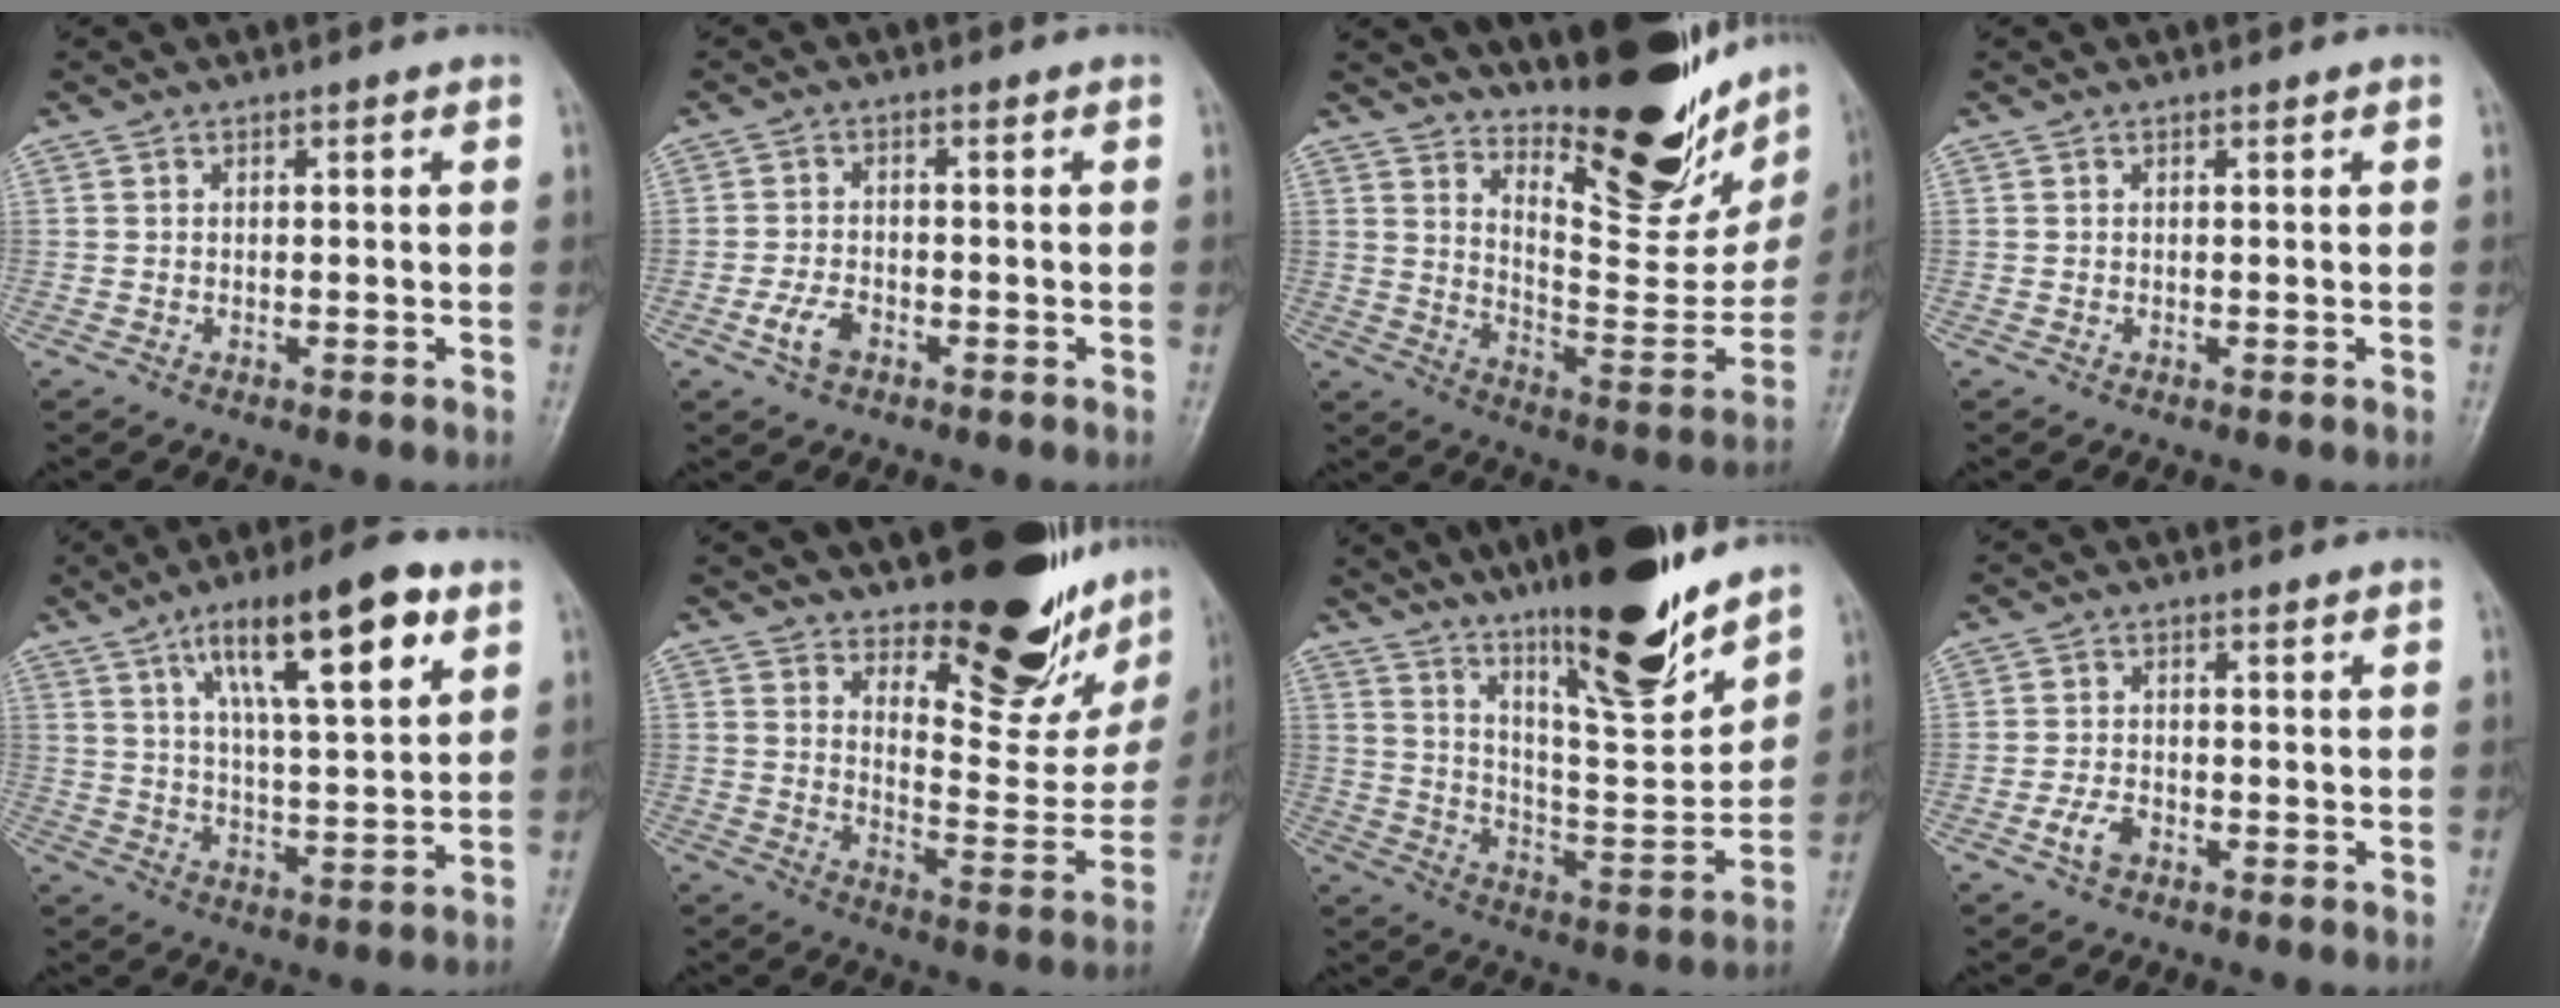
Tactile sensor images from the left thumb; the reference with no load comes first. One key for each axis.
{"total": 3.8, "fx": -1.8, "fy": 2.2, "fz": 2.4, "tx": -0.049, "ty": 0.009, "tz": -0.035}
{"total": 24.7, "fx": 18.0, "fy": 7.9, "fz": 15.0, "tx": -0.172, "ty": -0.127, "tz": 0.266}
{"total": 0.0}
{"total": 17.1, "fx": 8.3, "fy": 4.7, "fz": 14.1, "tx": -0.207, "ty": -0.025, "tz": 0.136}
{"total": 21.1, "fx": 15.8, "fy": 7.4, "fz": 11.9, "tx": -0.117, "ty": -0.131, "tz": 0.219}
{"total": 22.3, "fx": 16.2, "fy": 3.9, "fz": 14.8, "tx": -0.207, "ty": -0.088, "tz": 0.272}
{"total": 3.2, "fx": -1.6, "fy": 1.9, "fz": 2.0, "tx": -0.040, "ty": 0.008, "tz": -0.031}